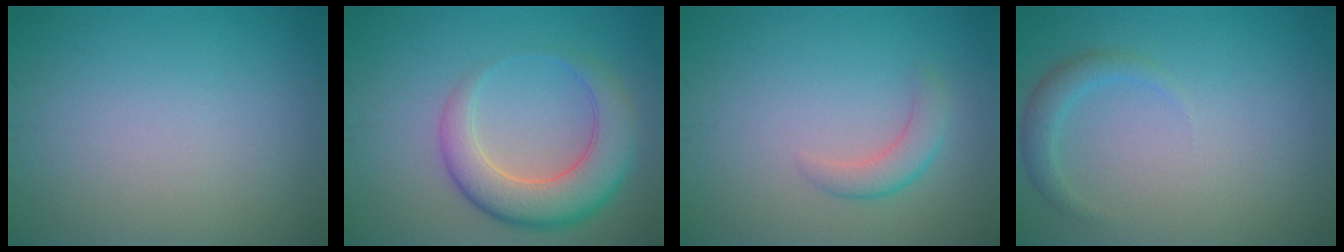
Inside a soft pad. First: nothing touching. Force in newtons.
{"total": 6.3, "press": 6.2, "slide": 0.2}
{"total": 2.1, "press": 2.1, "slide": 0.1}
{"total": 1.7, "press": 1.7, "slide": 0.1}